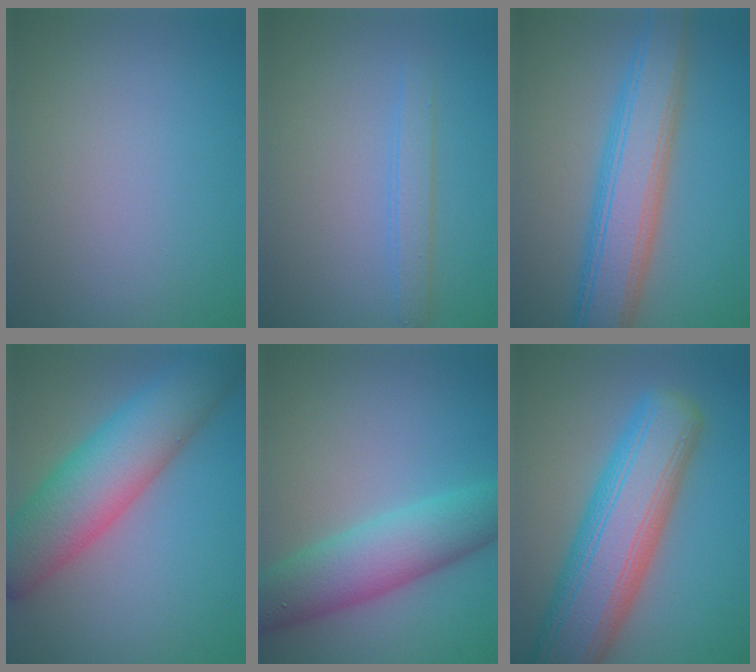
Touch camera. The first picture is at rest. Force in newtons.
{"total": 1.8, "press": 1.8, "slide": 0.1}
{"total": 7.2, "press": 7.2, "slide": 0.2}
{"total": 9.4, "press": 9.4, "slide": 0.2}
{"total": 6.8, "press": 6.8, "slide": 0.3}
{"total": 10.8, "press": 10.8, "slide": 0.4}